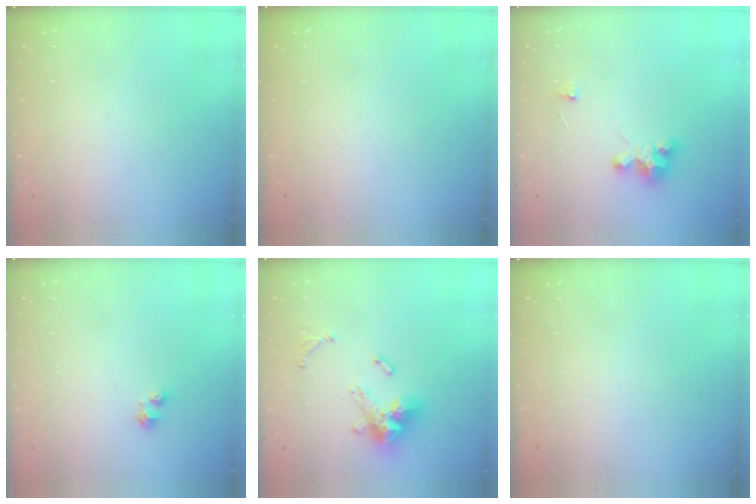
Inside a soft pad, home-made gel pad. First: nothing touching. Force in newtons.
{"total": 0.0}
{"total": 4.9, "press": 4.8, "slide": 0.2}
{"total": 2.8, "press": 2.8, "slide": 0.4}
{"total": 13.4, "press": 13.4, "slide": 0.9}
{"total": 0.0}